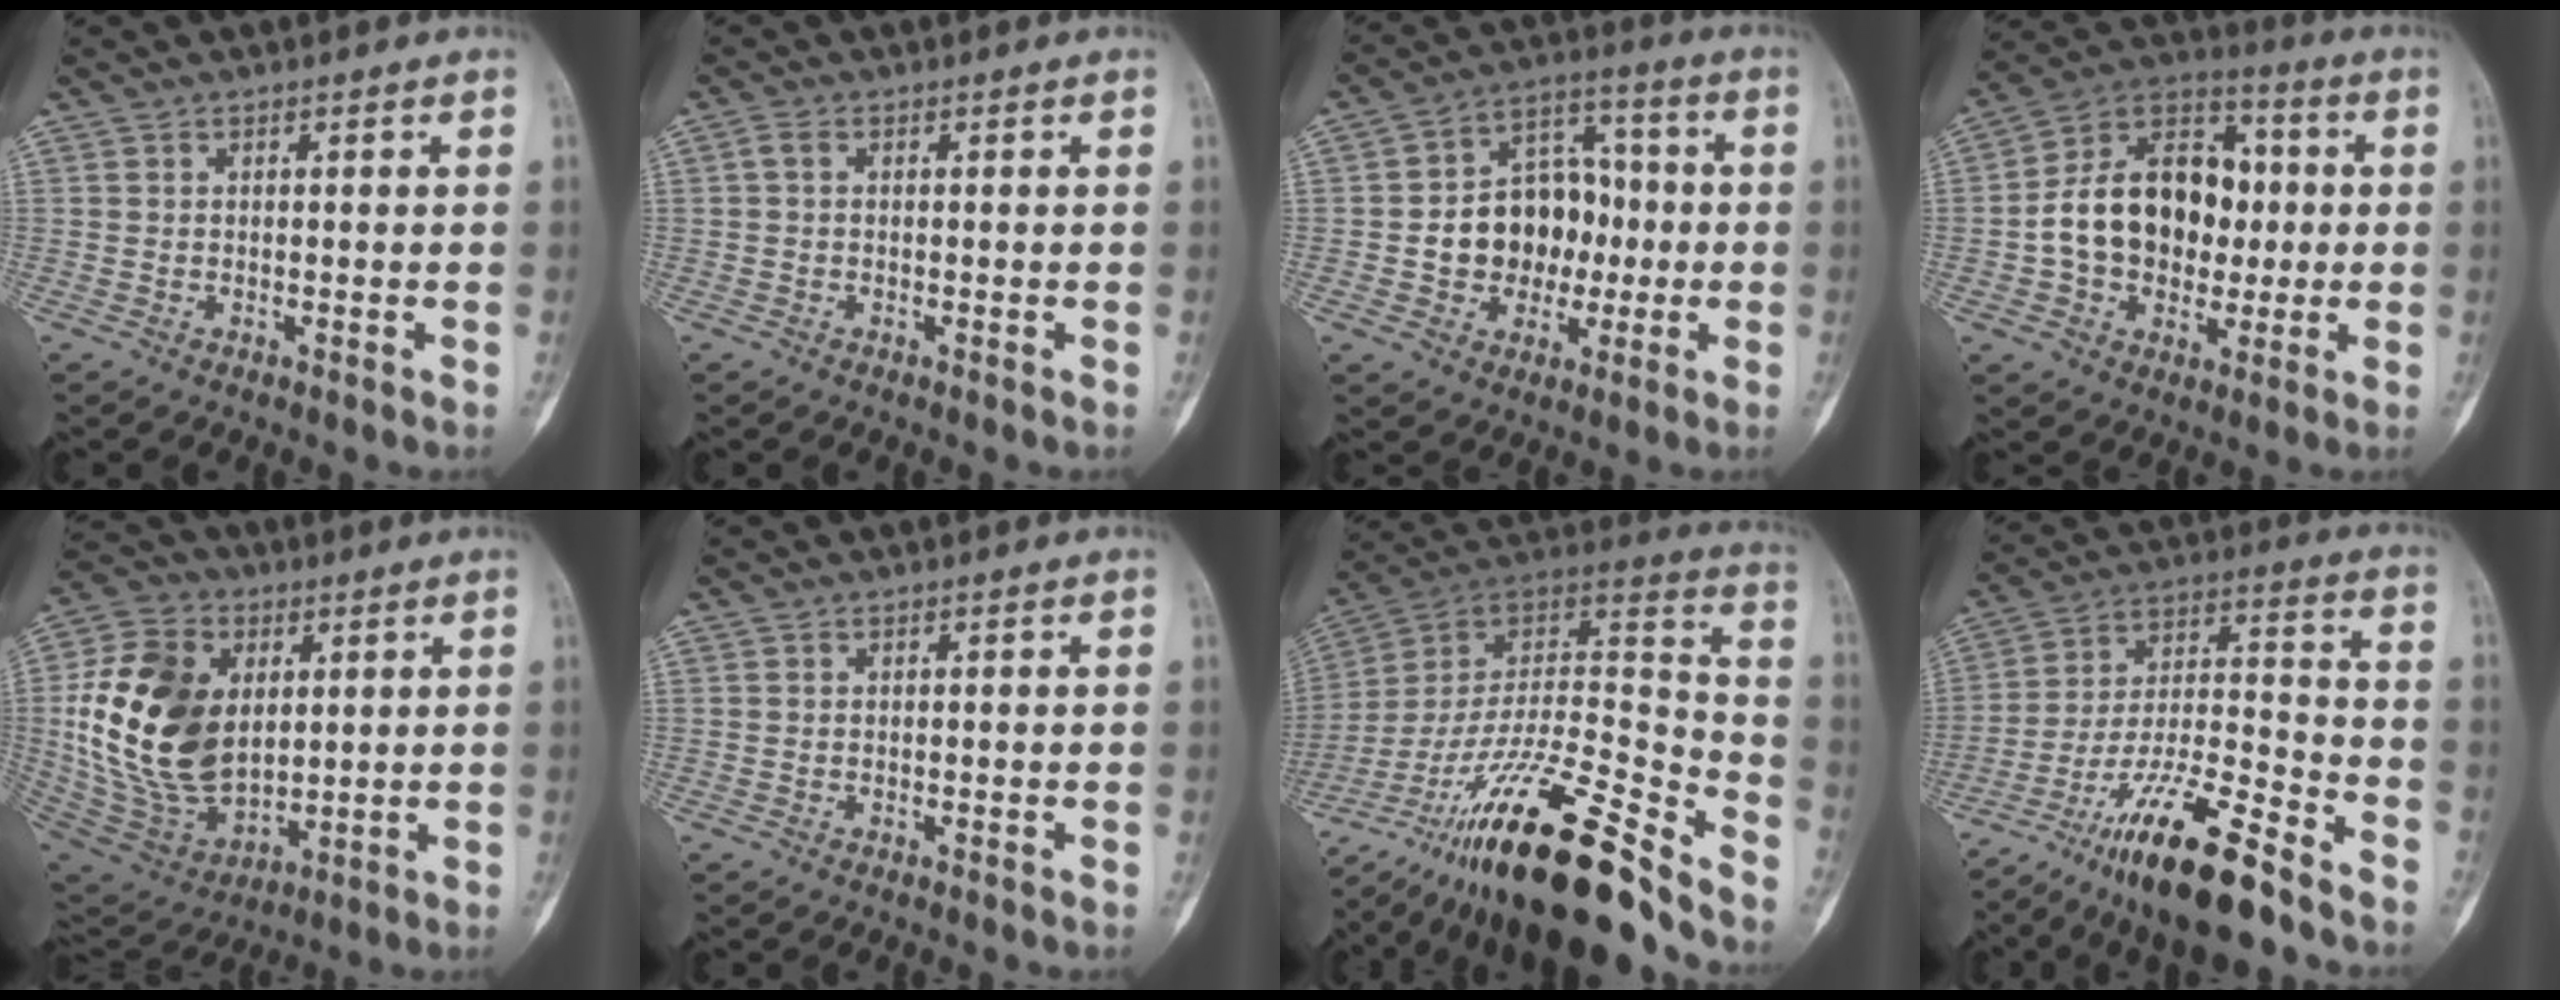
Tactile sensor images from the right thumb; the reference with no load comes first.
{"total": 1.3, "force": [0.1, 0.8, 1.0], "torque": [-0.022, 0.002, 0.000]}
{"total": 13.7, "force": [-1.2, 10.8, 8.4], "torque": [-0.081, 0.039, -0.018]}
{"total": 19.2, "force": [-0.1, 14.1, 13.1], "torque": [-0.178, 0.034, -0.002]}
{"total": 22.7, "force": [3.0, 15.5, 16.3], "torque": [-0.303, -0.015, 0.071]}
{"total": 0.0}
{"total": 30.6, "force": [-22.2, 7.0, 19.8], "torque": [-0.293, 0.080, -0.375]}
{"total": 19.4, "force": [-13.7, 4.4, 13.0], "torque": [-0.251, 0.076, -0.239]}